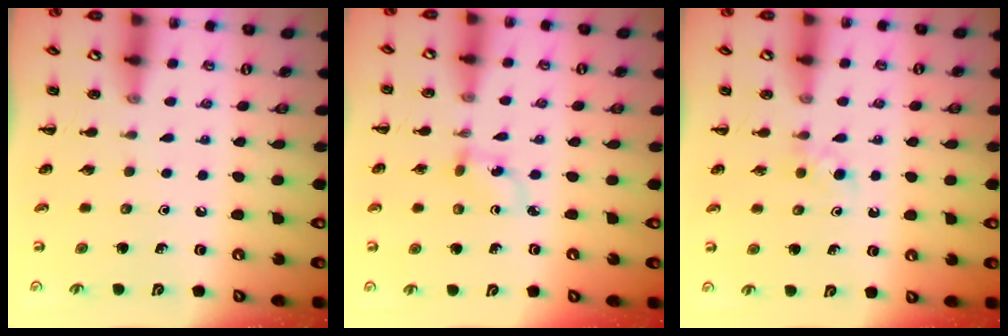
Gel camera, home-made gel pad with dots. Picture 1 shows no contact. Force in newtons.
{"total": 2.6, "press": 2.3, "slide": 1.1}
{"total": 2.6, "press": 2.3, "slide": 1.2}